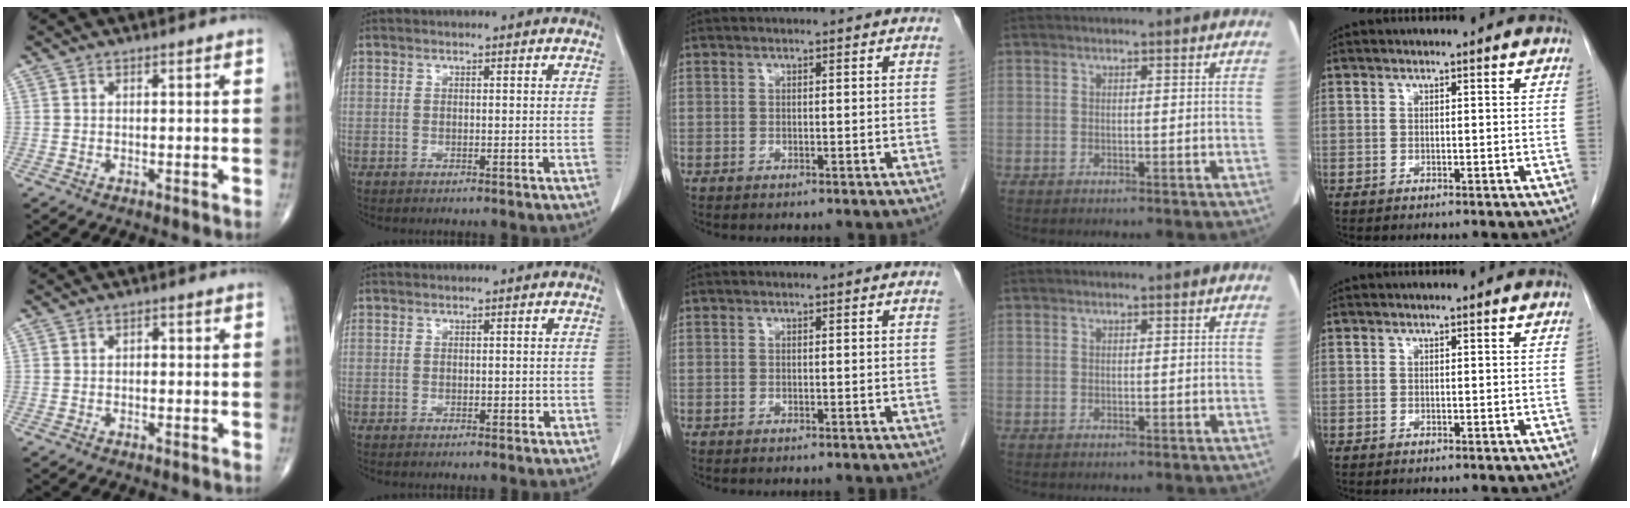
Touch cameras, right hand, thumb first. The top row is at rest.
{"thumb": {"total": 0.9, "force": [-0.1, 0.6, 0.7], "torque": [-0.003, 0.003, -0.005]}, "index": {"total": 1.2, "force": [-0.2, 0.6, 1.0], "torque": [-0.012, 0.000, 0.000]}}